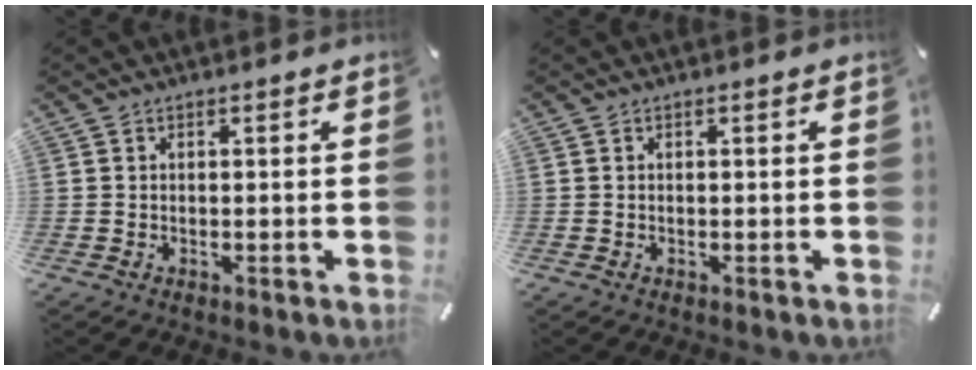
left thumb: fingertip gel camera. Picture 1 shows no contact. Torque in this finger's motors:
{"motor_torque": [-0.10, 0.10, 0.00, 0.00, 0.00]}